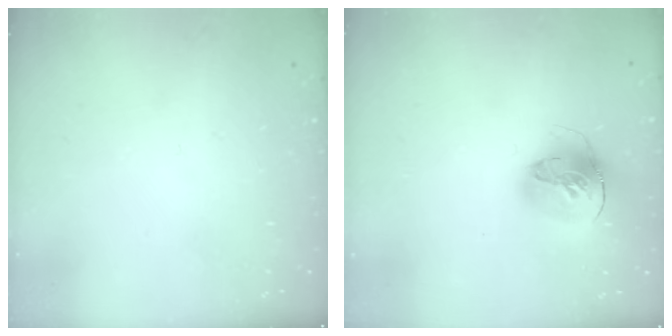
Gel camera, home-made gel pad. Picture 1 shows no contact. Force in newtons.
{"total": 16.4, "press": 16.4, "slide": 1.6}